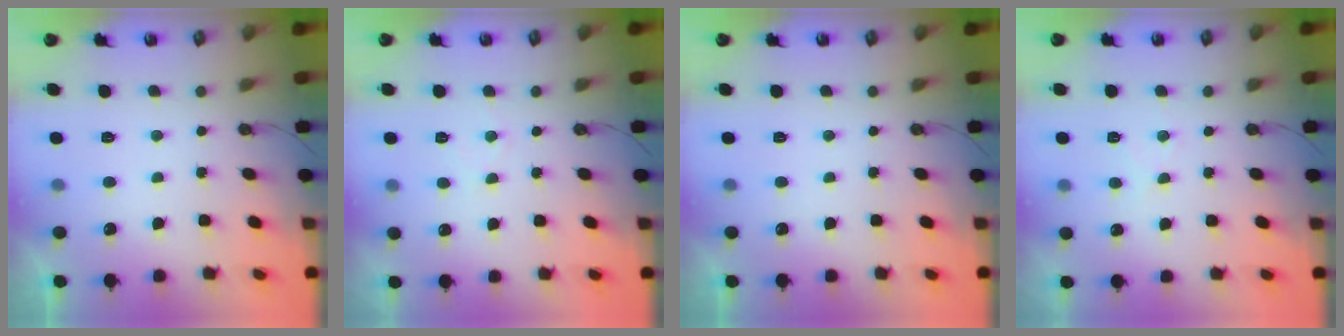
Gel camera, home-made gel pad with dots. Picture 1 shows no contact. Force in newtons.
{"total": 3.8, "press": 3.8, "slide": 0.5}
{"total": 0.0}
{"total": 4.6, "press": 4.6, "slide": 0.7}